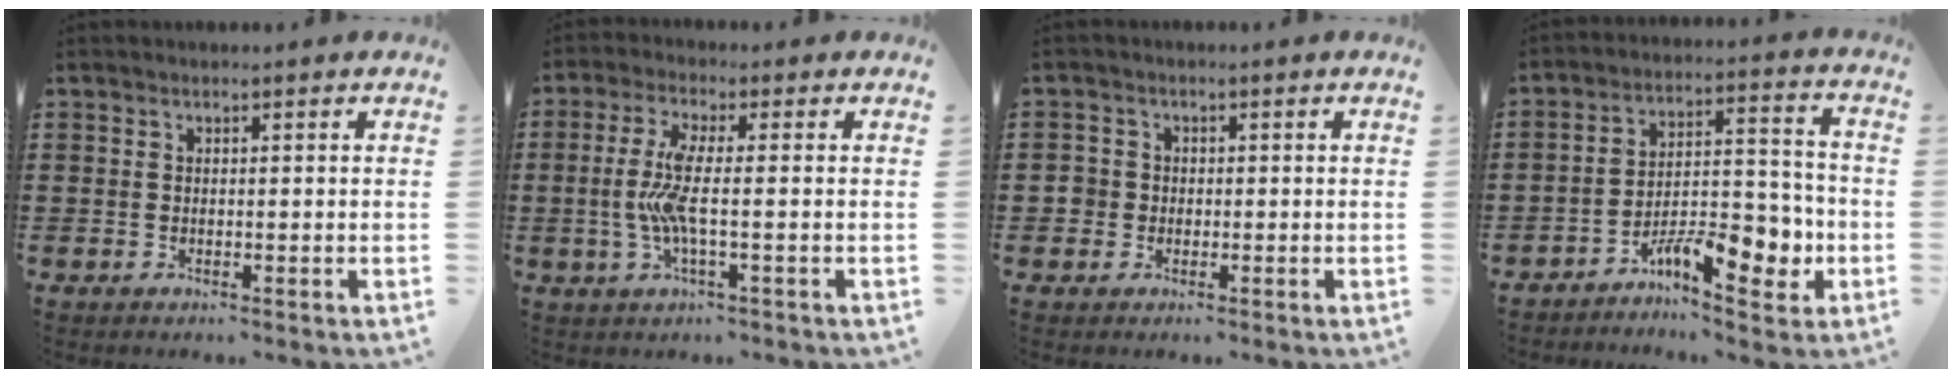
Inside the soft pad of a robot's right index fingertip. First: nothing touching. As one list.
[{"total": 6.3, "force": [-0.7, 1.1, 6.2], "torque": [-0.147, -0.015, -0.026]}, {"total": 2.0, "force": [-0.4, 1.9, 0.5], "torque": [-0.016, 0.007, -0.012]}, {"total": 10.3, "force": [-6.2, 4.0, 7.2], "torque": [-0.098, 0.018, -0.111]}]